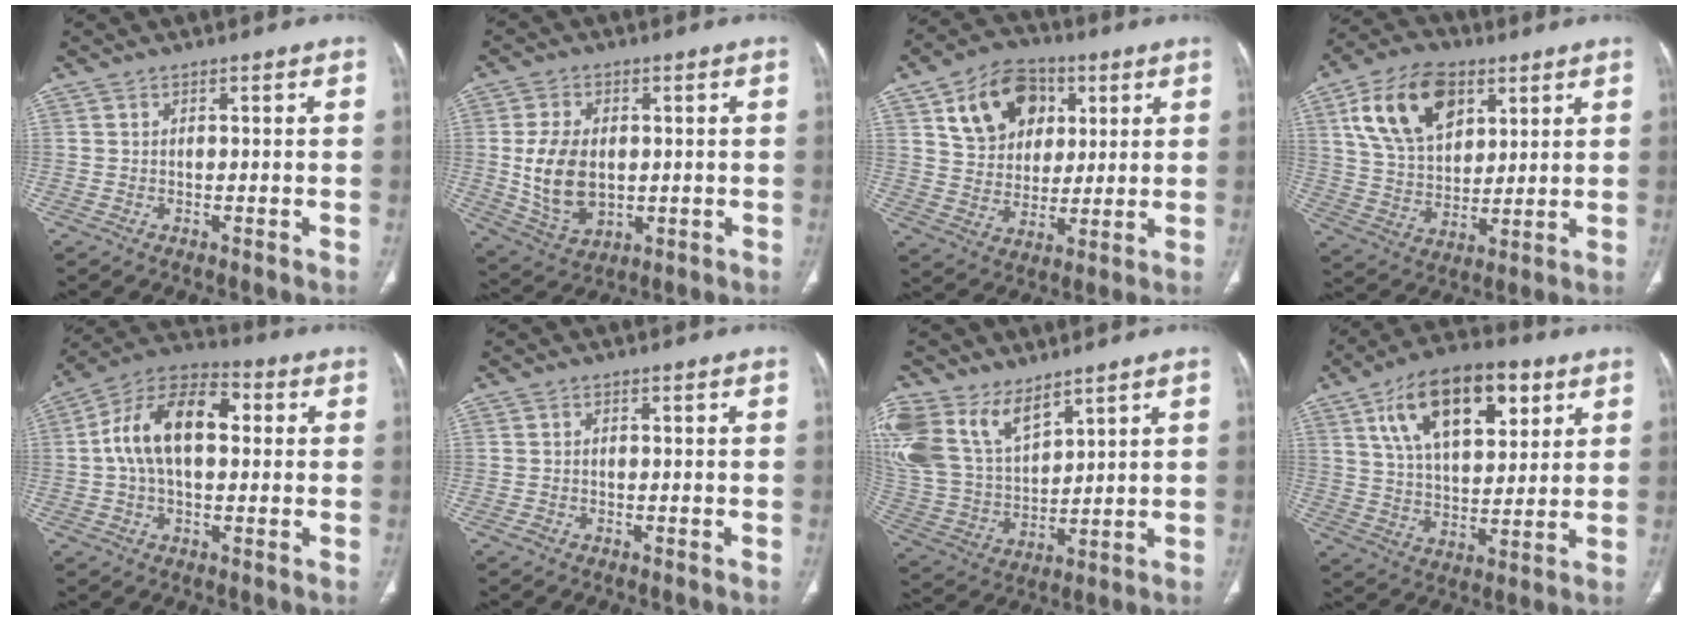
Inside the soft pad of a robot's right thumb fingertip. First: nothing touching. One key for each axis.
{"total": 11.2, "fx": 0.2, "fy": 7.4, "fz": 8.5, "tx": -0.151, "ty": -0.007, "tz": 0.019}
{"total": 15.0, "fx": 5.9, "fy": 11.1, "fz": 8.1, "tx": -0.099, "ty": -0.007, "tz": 0.103}
{"total": 17.0, "fx": 7.4, "fy": 10.5, "fz": 11.1, "tx": -0.171, "ty": -0.016, "tz": 0.139}
{"total": 15.2, "fx": 1.8, "fy": 8.8, "fz": 12.3, "tx": -0.213, "ty": 0.035, "tz": 0.025}
{"total": 0.8, "fx": -0.5, "fy": 0.6, "fz": 0.2, "tx": -0.003, "ty": 0.002, "tz": -0.009}
{"total": 17.2, "fx": 10.5, "fy": 9.7, "fz": 9.6, "tx": -0.196, "ty": -0.027, "tz": 0.224}
{"total": 19.4, "fx": 8.5, "fy": 10.0, "fz": 14.2, "tx": -0.196, "ty": -0.017, "tz": 0.144}